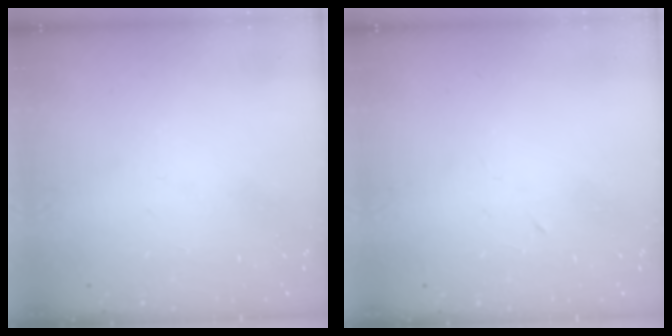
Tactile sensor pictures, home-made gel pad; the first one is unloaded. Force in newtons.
{"total": 2.7, "press": 2.5, "slide": 1.0}